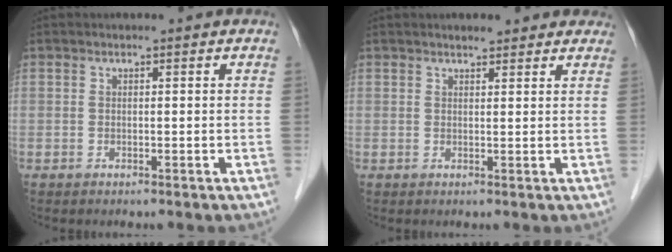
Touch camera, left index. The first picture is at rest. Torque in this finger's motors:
{"motor_torque": [-0.07, 0.08, -0.18, 0.01]}